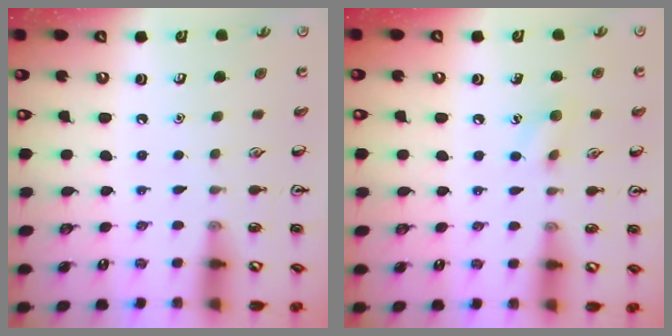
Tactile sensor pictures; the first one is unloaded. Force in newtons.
{"total": 6.2, "press": 6.0, "slide": 1.5}